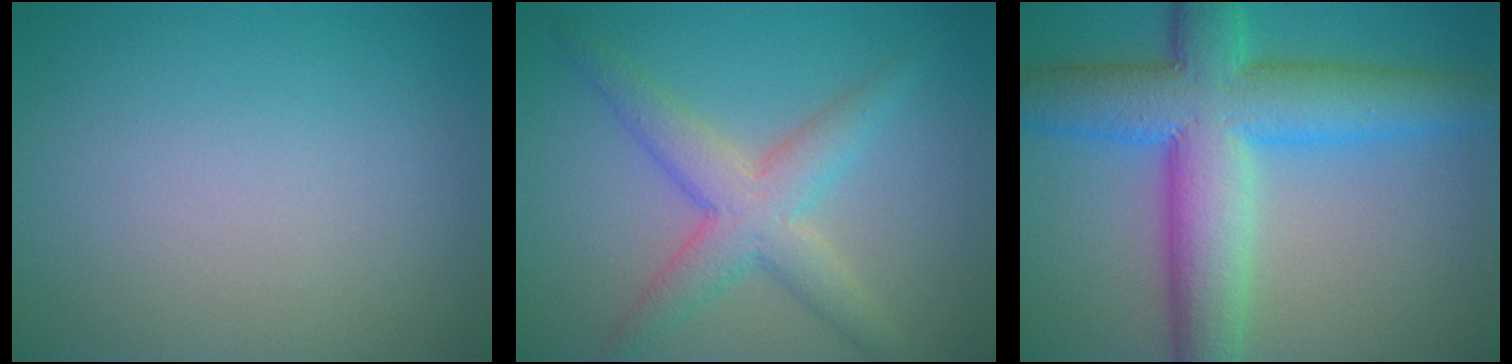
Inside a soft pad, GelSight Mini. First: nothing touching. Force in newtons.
{"total": 4.7, "press": 4.7, "slide": 0.1}
{"total": 10.7, "press": 10.7, "slide": 0.1}